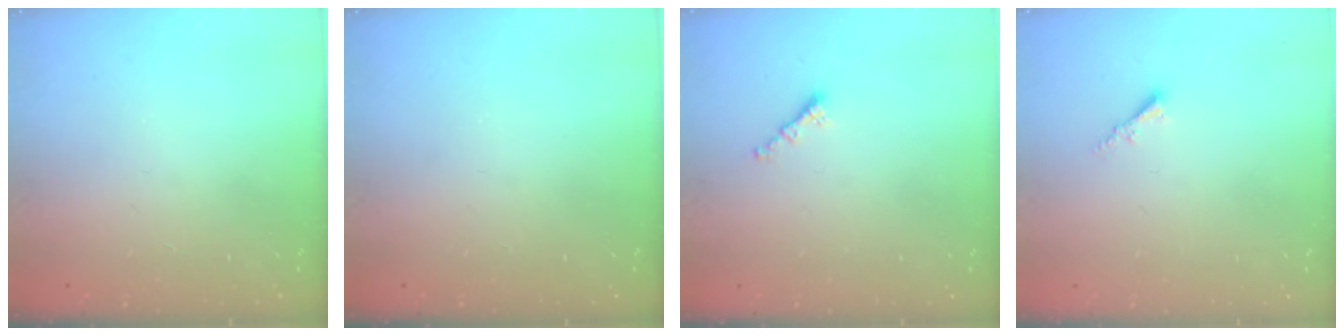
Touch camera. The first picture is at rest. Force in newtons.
{"total": 0.0}
{"total": 1.3, "press": 1.2, "slide": 0.5}
{"total": 1.7, "press": 1.6, "slide": 0.4}